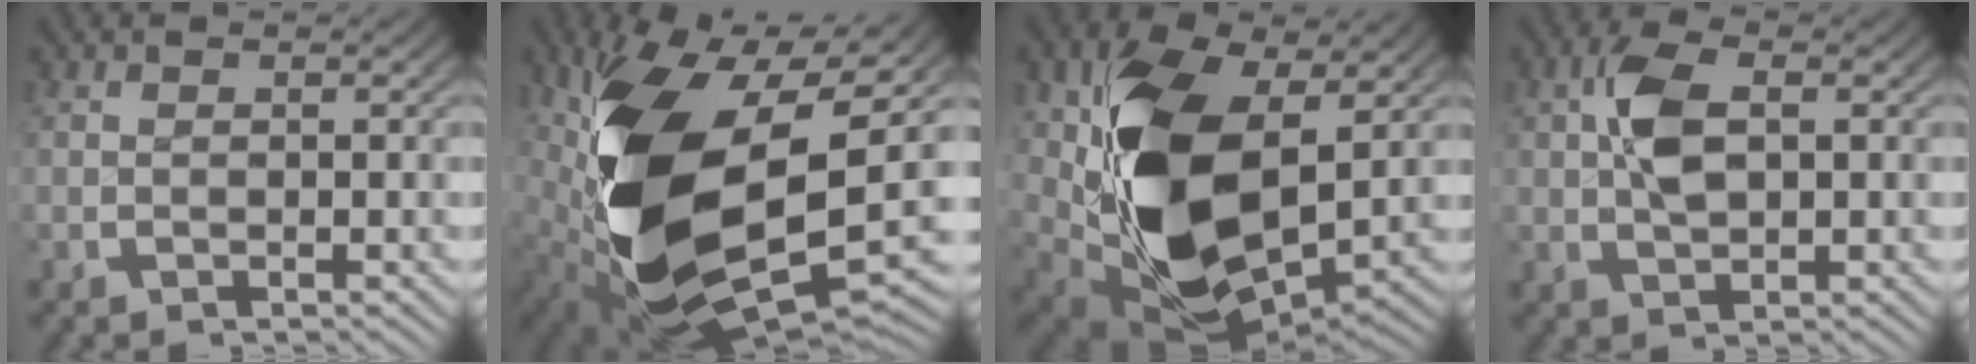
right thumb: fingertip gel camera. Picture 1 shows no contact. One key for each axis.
{"total": 26.2, "fx": -2.1, "fy": 15.5, "fz": 21.0, "tx": -0.427, "ty": -0.071, "tz": -0.004}
{"total": 18.9, "fx": -1.0, "fy": 11.4, "fz": 15.1, "tx": -0.280, "ty": -0.063, "tz": 0.006}
{"total": 4.3, "fx": 0.7, "fy": 2.5, "fz": 3.5, "tx": -0.078, "ty": -0.004, "tz": 0.018}